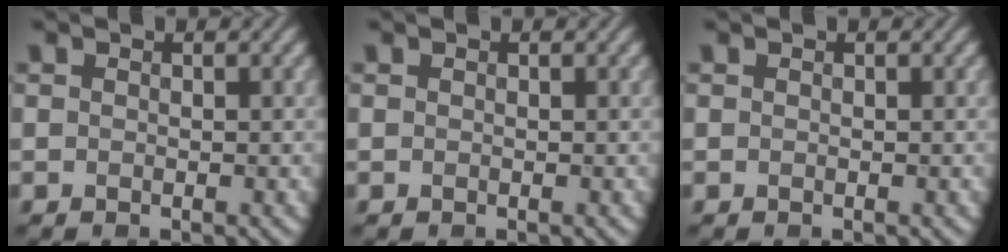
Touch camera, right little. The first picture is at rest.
{"total": 0.0}
{"total": 0.0}